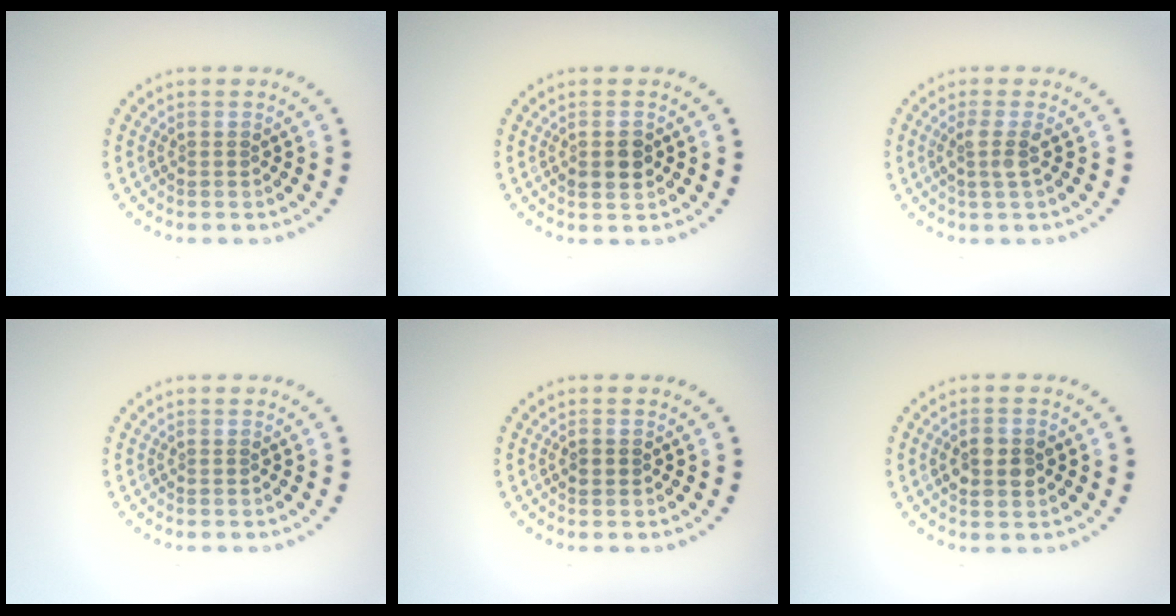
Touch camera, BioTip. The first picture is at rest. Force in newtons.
{"total": 1.8, "press": 1.8, "slide": 0.1}
{"total": 1.9, "press": 1.3, "slide": 1.3}
{"total": 0.0}
{"total": 1.0, "press": 1.0, "slide": 0.1}
{"total": 2.9, "press": 2.9, "slide": 0.2}